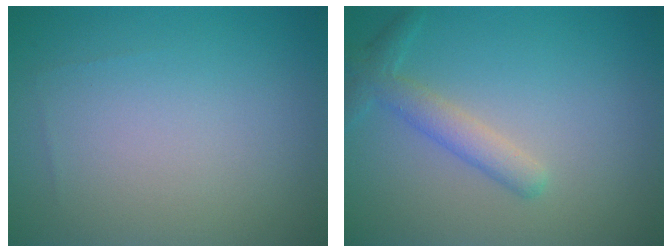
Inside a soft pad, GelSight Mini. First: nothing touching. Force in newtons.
{"total": 2.6, "press": 2.5, "slide": 0.1}